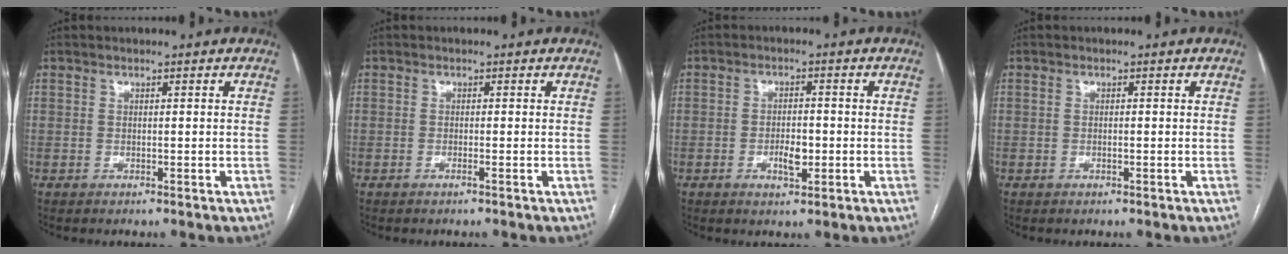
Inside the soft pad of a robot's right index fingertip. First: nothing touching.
{"total": 0.6, "force": [-0.4, -0.2, 0.5], "torque": [-0.009, 0.001, -0.007]}
{"total": 3.8, "force": [-1.1, 1.5, 3.3], "torque": [-0.059, 0.002, -0.016]}
{"total": 0.6, "force": [-0.1, 0.1, 0.6], "torque": [-0.016, 0.003, 0.000]}